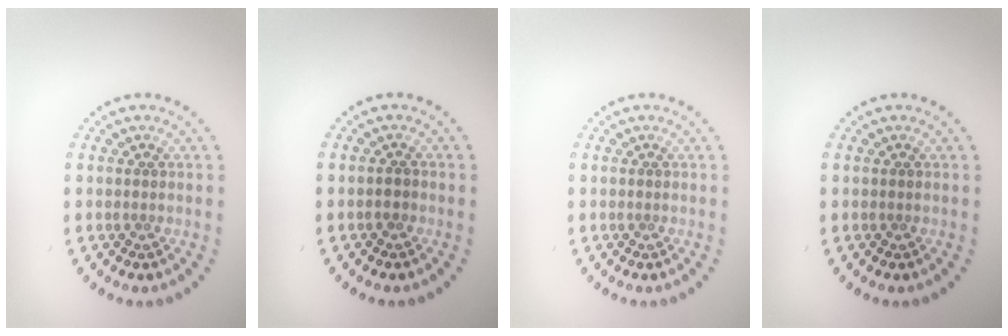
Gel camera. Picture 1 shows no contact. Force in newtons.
{"total": 0.9, "press": 0.8, "slide": 0.4}
{"total": 0.0}
{"total": 0.0}